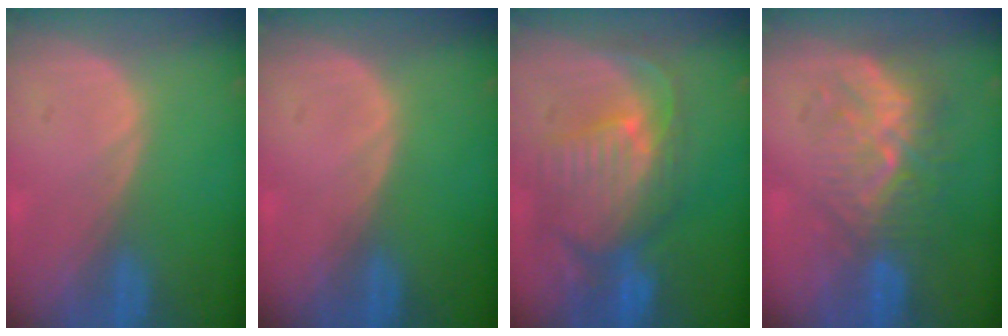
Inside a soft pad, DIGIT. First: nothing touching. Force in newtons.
{"total": 0.0}
{"total": 10.5, "press": 9.3, "slide": 4.8}
{"total": 8.8, "press": 8.1, "slide": 3.5}